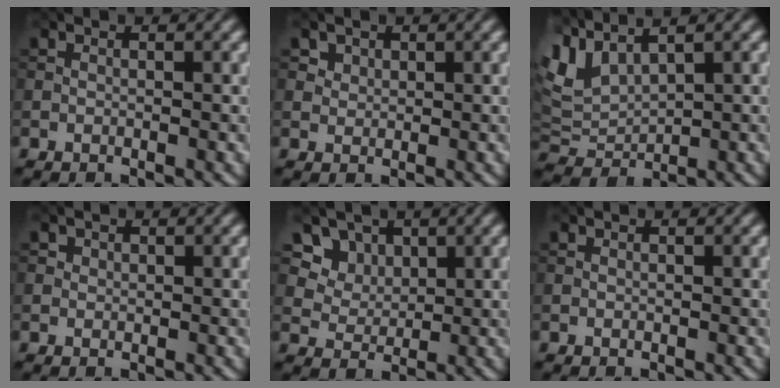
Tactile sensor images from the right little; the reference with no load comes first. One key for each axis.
{"total": 1.8, "fx": 1.2, "fy": 1.2, "fz": 0.4, "tx": -0.012, "ty": -0.016, "tz": 0.038}
{"total": 5.4, "fx": 3.3, "fy": 2.6, "fz": 3.4, "tx": -0.084, "ty": 0.013, "tz": 0.064}
{"total": 0.8, "fx": 0.5, "fy": 0.7, "fz": 0.1, "tx": 0.001, "ty": -0.002, "tz": 0.010}
{"total": 7.6, "fx": 4.4, "fy": 5.5, "fz": 2.9, "tx": -0.065, "ty": -0.005, "tz": 0.082}
{"total": 0.0}